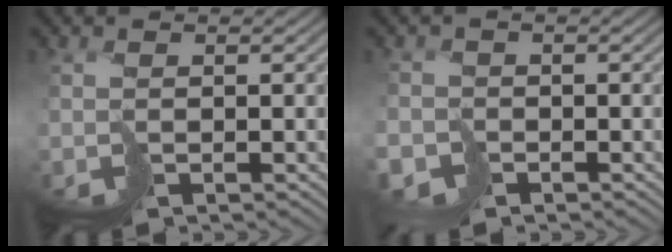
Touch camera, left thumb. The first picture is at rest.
{"total": 2.2, "force": [-1.9, 0.9, -0.7], "torque": [0.029, -0.004, -0.042]}